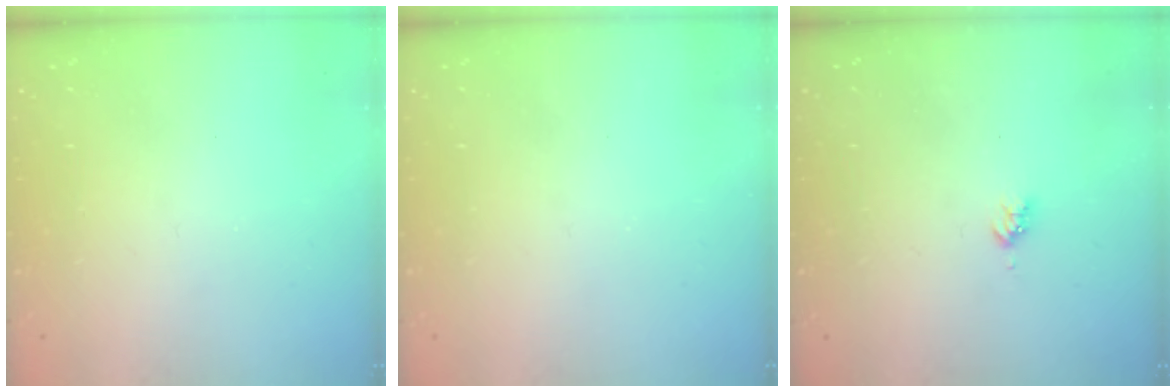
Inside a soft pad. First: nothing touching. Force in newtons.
{"total": 0.0}
{"total": 3.0, "press": 3.0, "slide": 0.4}